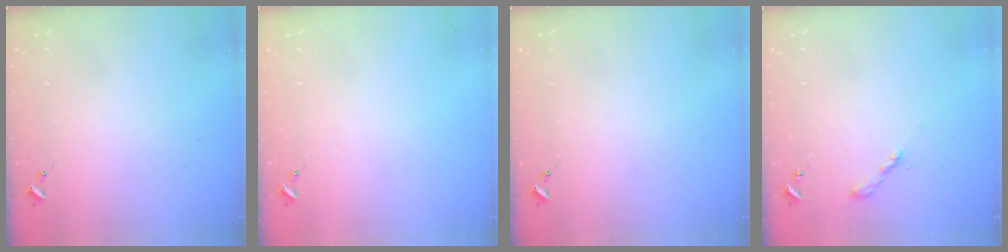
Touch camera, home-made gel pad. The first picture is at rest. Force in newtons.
{"total": 0.0}
{"total": 0.0}
{"total": 2.0, "press": 2.0, "slide": 0.2}